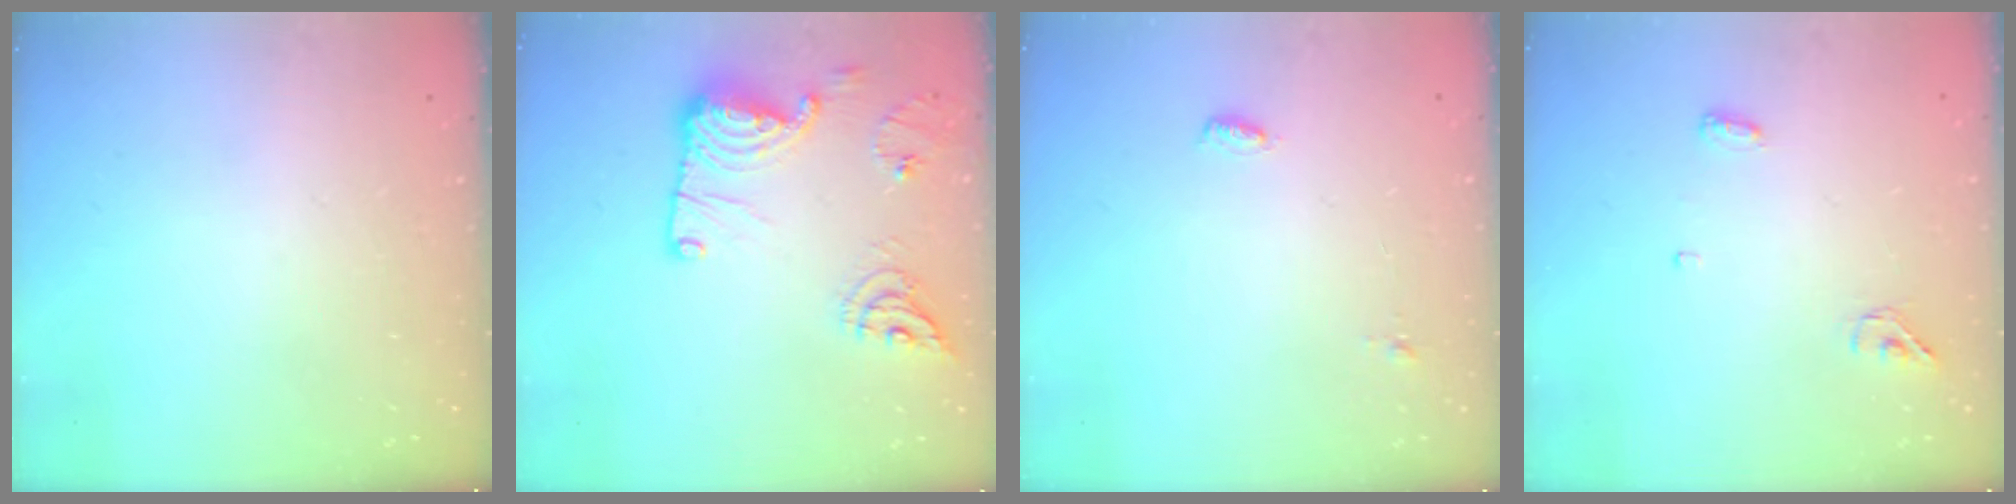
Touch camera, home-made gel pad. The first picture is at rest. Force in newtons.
{"total": 19.0, "press": 18.6, "slide": 4.0}
{"total": 5.0, "press": 4.1, "slide": 2.8}
{"total": 4.4, "press": 4.3, "slide": 0.9}